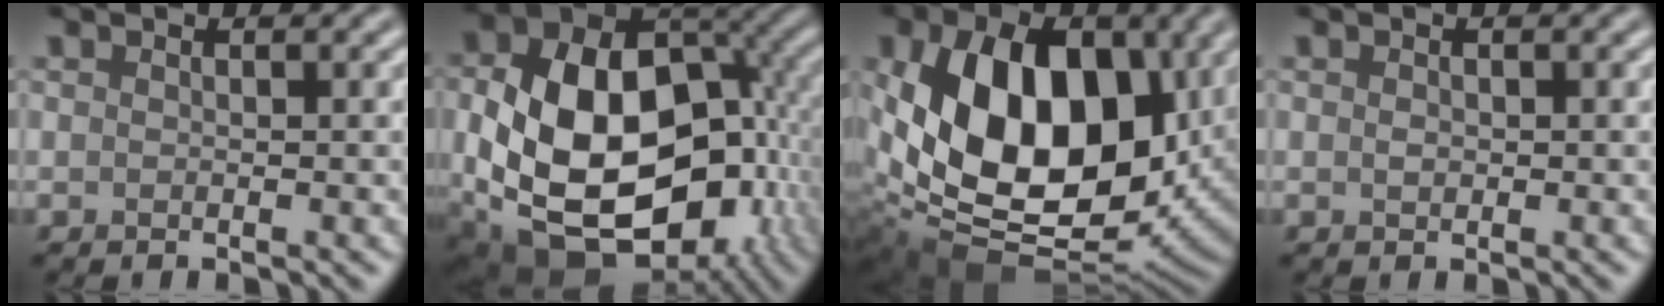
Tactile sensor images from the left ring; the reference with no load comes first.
{"total": 17.8, "force": [-3.2, 12.2, 12.6], "torque": [-0.225, -0.035, -0.023]}
{"total": 14.8, "force": [1.8, 9.9, 10.9], "torque": [-0.184, -0.016, 0.034]}
{"total": 0.7, "force": [0.0, 0.5, 0.4], "torque": [-0.008, -0.001, -0.001]}